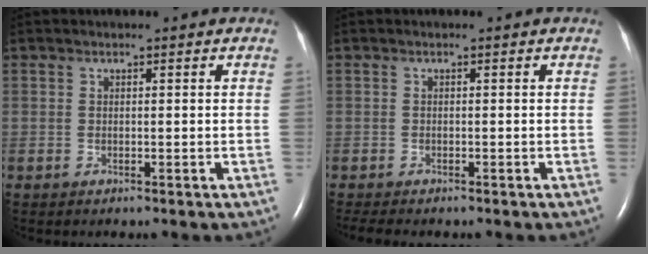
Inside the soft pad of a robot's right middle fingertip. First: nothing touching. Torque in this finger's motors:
{"motor_torque": [-0.17, -0.01, 0.12, 0.03]}